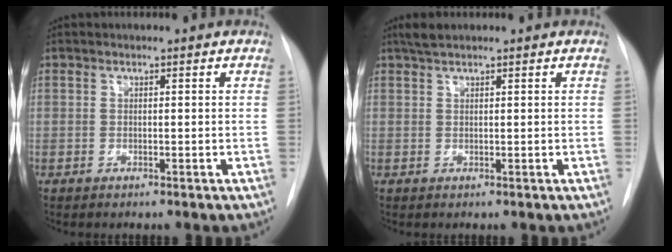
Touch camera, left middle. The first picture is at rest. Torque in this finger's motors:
{"motor_torque": [0.34, -0.29, -0.03, 0.00]}